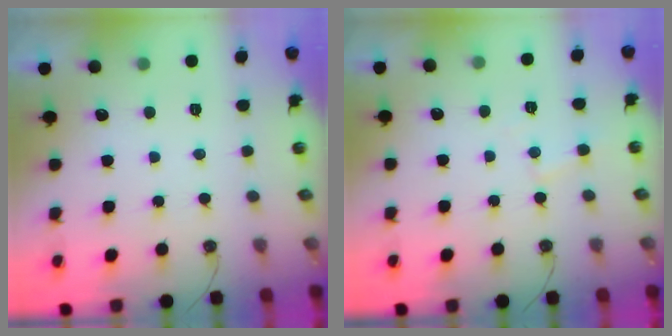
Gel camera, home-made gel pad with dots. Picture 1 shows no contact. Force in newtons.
{"total": 5.4, "press": 5.4, "slide": 0.5}